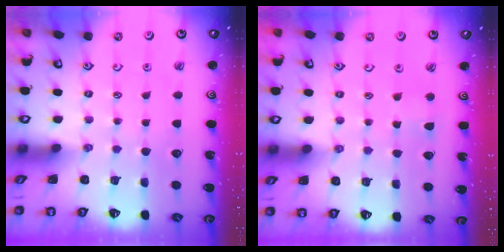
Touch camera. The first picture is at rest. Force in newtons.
{"total": 2.4, "press": 2.4, "slide": 0.5}